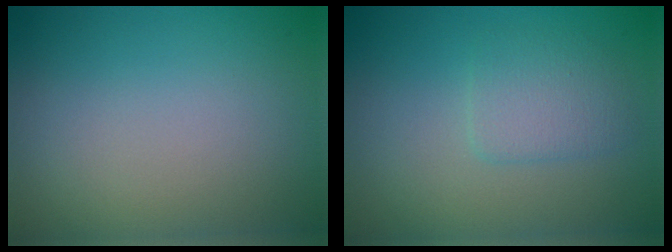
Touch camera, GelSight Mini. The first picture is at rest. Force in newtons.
{"total": 2.1, "press": 2.1, "slide": 0.0}